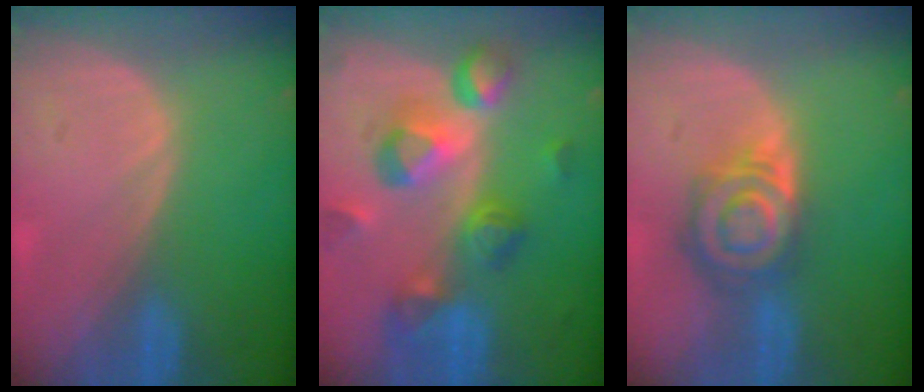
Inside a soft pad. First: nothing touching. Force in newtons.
{"total": 10.3, "press": 9.3, "slide": 4.6}
{"total": 8.1, "press": 7.1, "slide": 3.9}